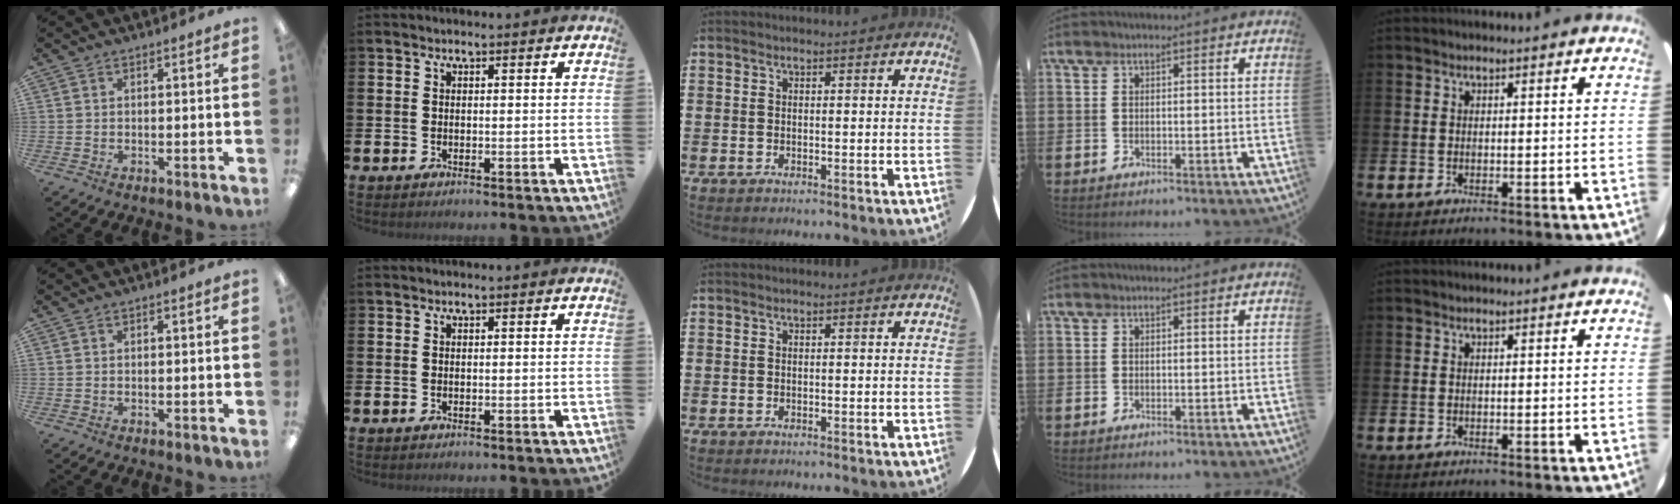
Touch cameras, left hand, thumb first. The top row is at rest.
{}